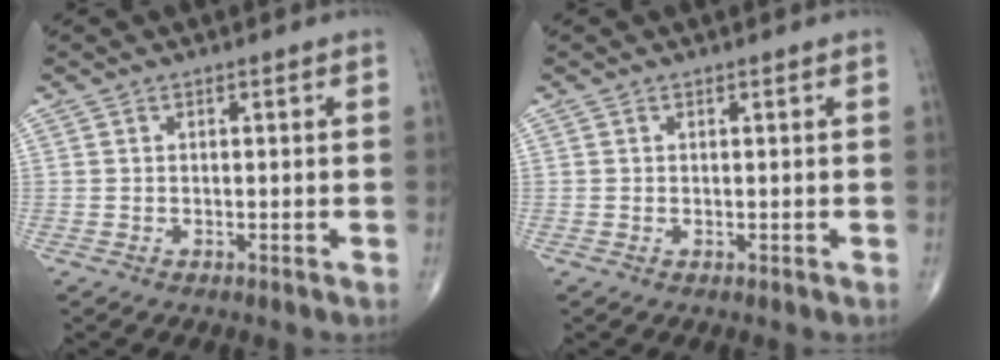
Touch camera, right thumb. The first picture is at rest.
{"total": 0.0}